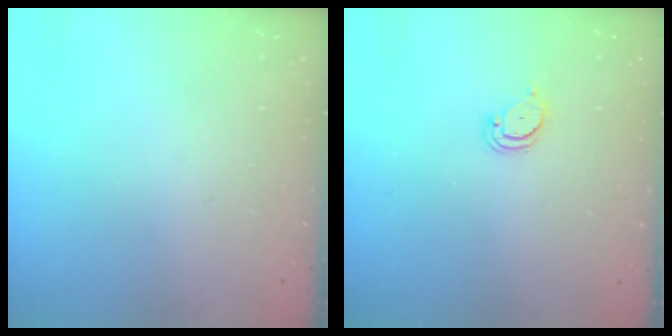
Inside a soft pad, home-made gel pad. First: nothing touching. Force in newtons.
{"total": 2.1, "press": 2.1, "slide": 0.1}